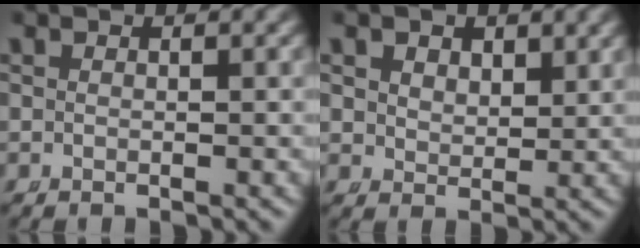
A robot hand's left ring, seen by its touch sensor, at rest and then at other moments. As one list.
[{"total": 2.5, "force": [1.7, 1.5, 1.0], "torque": [-0.022, -0.014, 0.044]}]